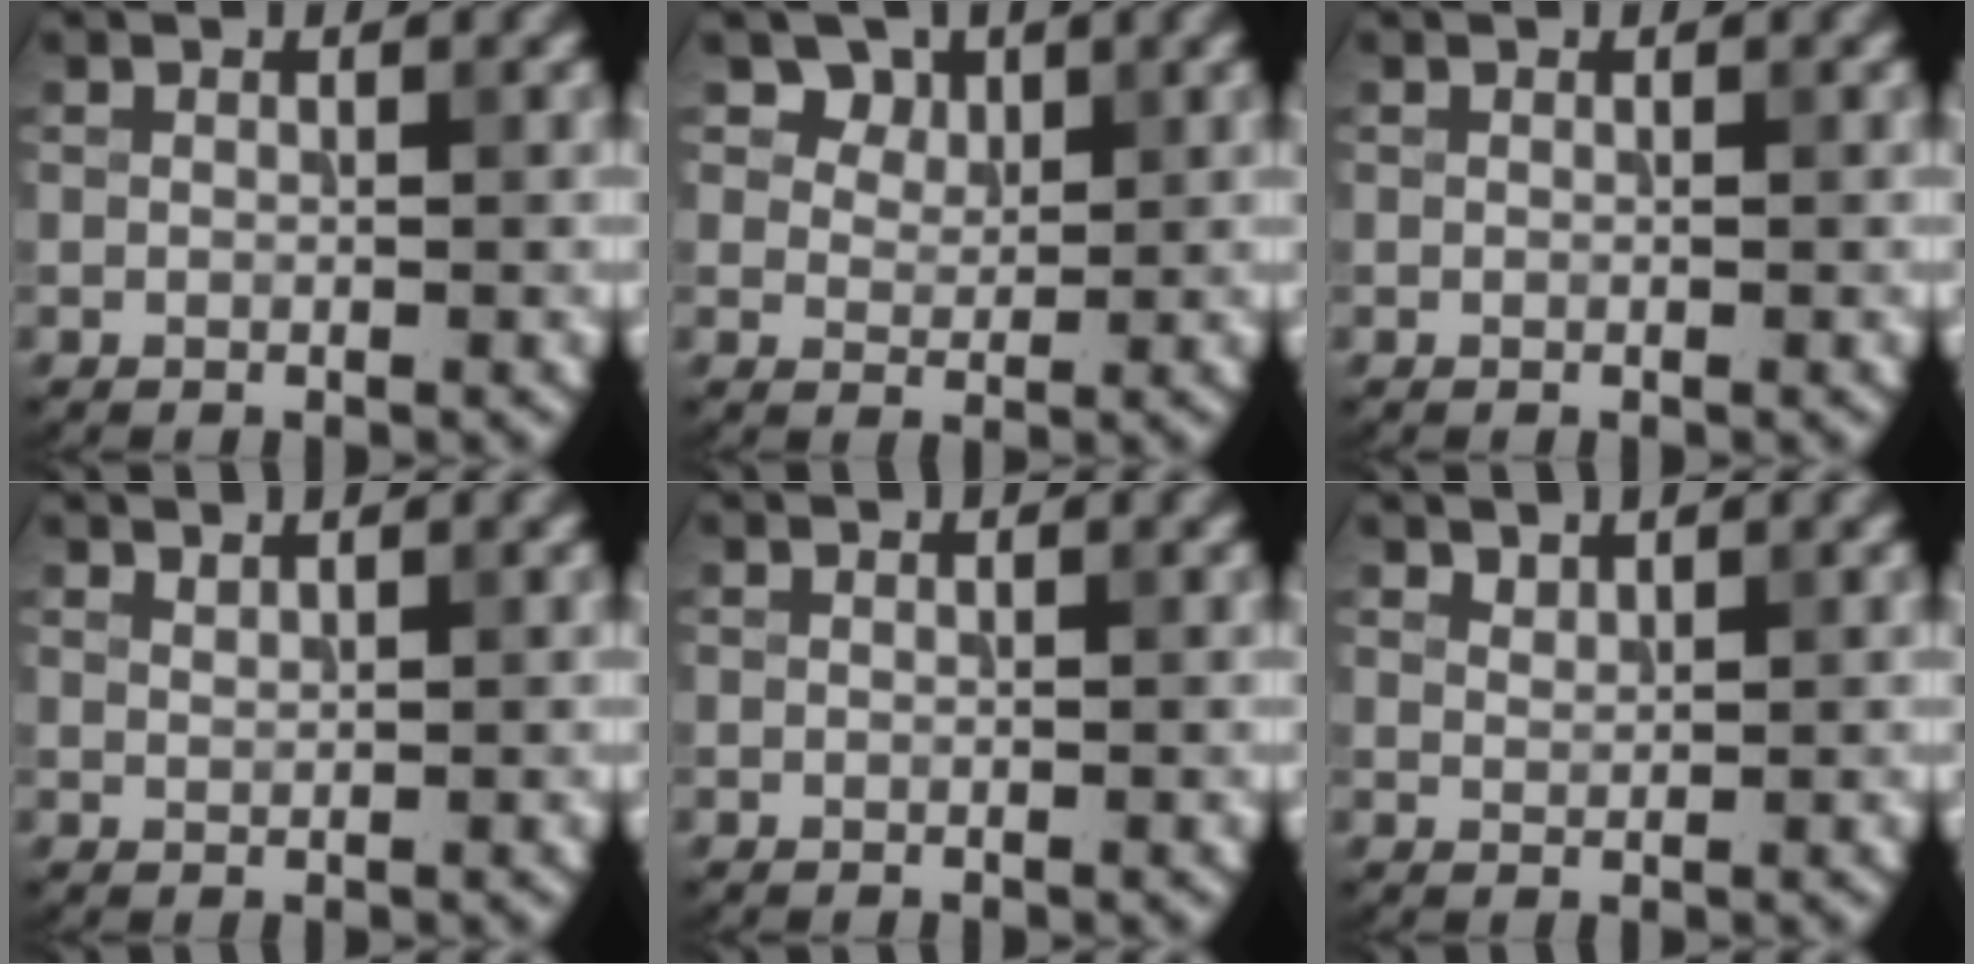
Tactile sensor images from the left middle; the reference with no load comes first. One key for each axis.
{"total": 3.4, "fx": 2.3, "fy": 2.2, "fz": 1.1, "tx": -0.036, "ty": -0.023, "tz": 0.056}
{"total": 0.0}
{"total": 0.7, "fx": 0.7, "fy": 0.0, "fz": 0.1, "tx": 0.001, "ty": -0.001, "tz": 0.015}
{"total": 0.0}
{"total": 1.0, "fx": 0.9, "fy": 0.2, "fz": 0.1, "tx": -0.004, "ty": -0.003, "tz": 0.022}